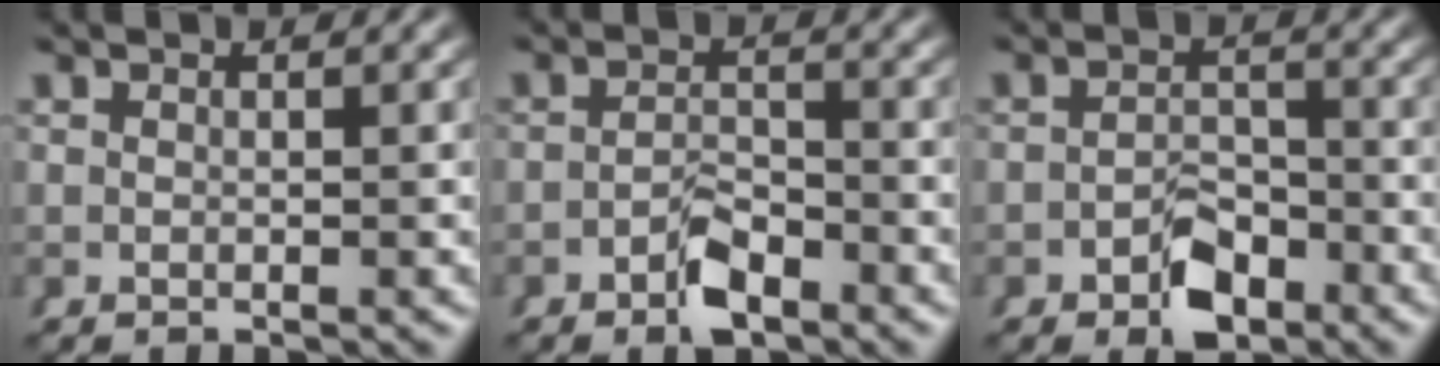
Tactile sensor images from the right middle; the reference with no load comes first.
{"total": 3.3, "force": [-2.5, 1.2, 1.7], "torque": [-0.016, -0.009, -0.042]}
{"total": 4.0, "force": [-2.6, 2.2, 2.0], "torque": [-0.015, -0.012, -0.042]}